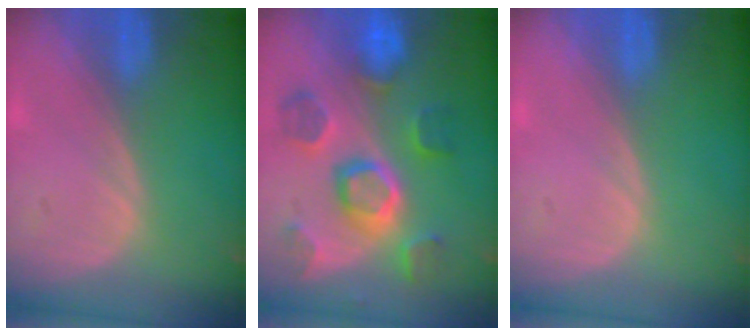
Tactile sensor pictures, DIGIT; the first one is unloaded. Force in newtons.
{"total": 10.1, "press": 9.4, "slide": 3.8}
{"total": 0.0}